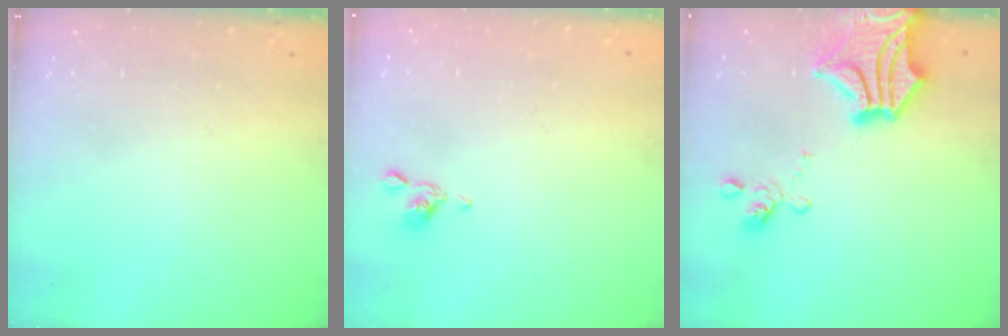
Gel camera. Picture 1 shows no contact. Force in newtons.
{"total": 2.5, "press": 2.5, "slide": 0.2}
{"total": 6.2, "press": 5.4, "slide": 3.1}